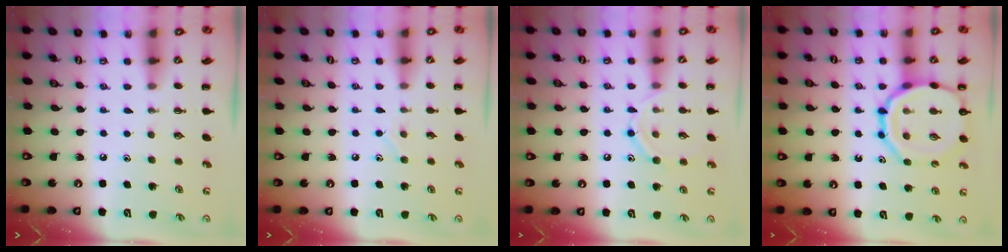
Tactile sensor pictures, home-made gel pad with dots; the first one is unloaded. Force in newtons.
{"total": 5.5, "press": 5.3, "slide": 1.5}
{"total": 9.6, "press": 9.6, "slide": 1.0}
{"total": 14.8, "press": 14.7, "slide": 2.1}